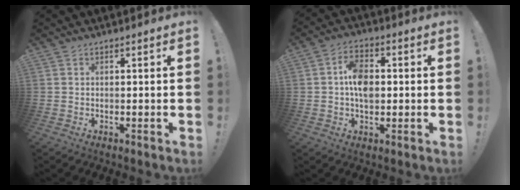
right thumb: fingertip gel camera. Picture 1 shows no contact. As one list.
[{"total": 9.3, "force": [0.1, 6.2, 7.0], "torque": [-0.121, 0.013, 0.003]}]